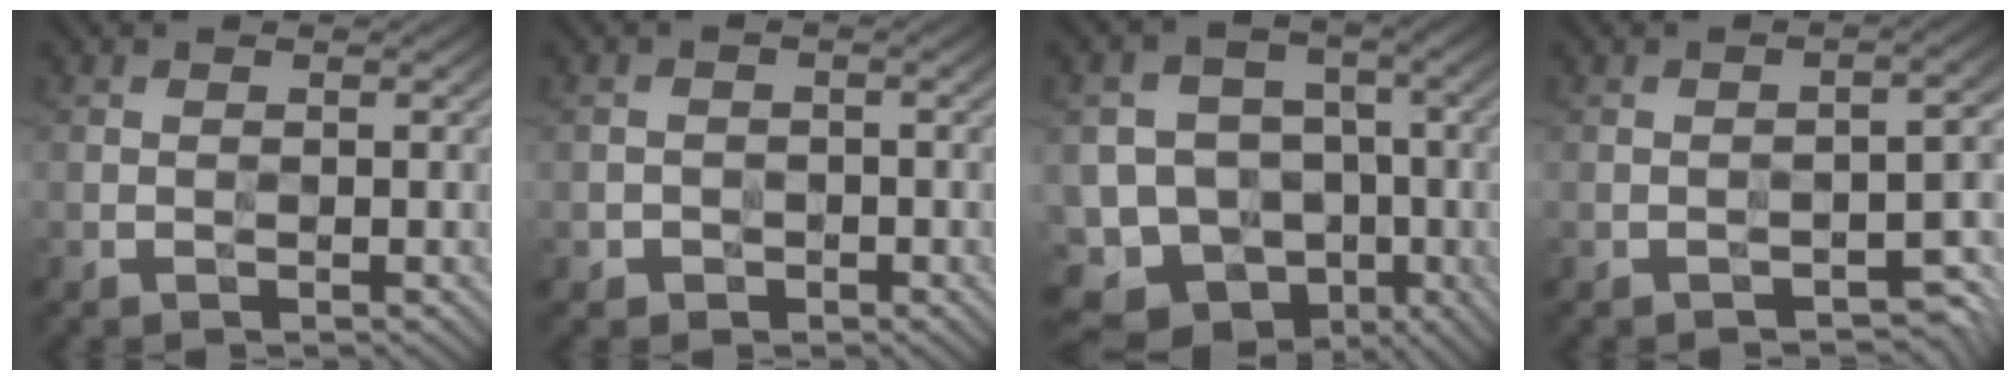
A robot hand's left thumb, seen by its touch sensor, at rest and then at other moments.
{"total": 1.9, "force": [-0.8, 1.7, 0.3], "torque": [0.002, -0.008, -0.015]}
{"total": 14.0, "force": [-6.7, 11.2, 5.1], "torque": [-0.138, -0.028, -0.115]}
{"total": 4.4, "force": [-2.4, 2.0, 3.1], "torque": [-0.039, -0.004, -0.032]}